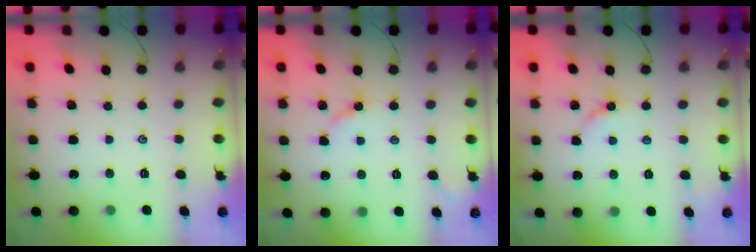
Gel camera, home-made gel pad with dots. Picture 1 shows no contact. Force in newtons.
{"total": 3.7, "press": 3.7, "slide": 0.5}
{"total": 3.0, "press": 2.9, "slide": 0.5}